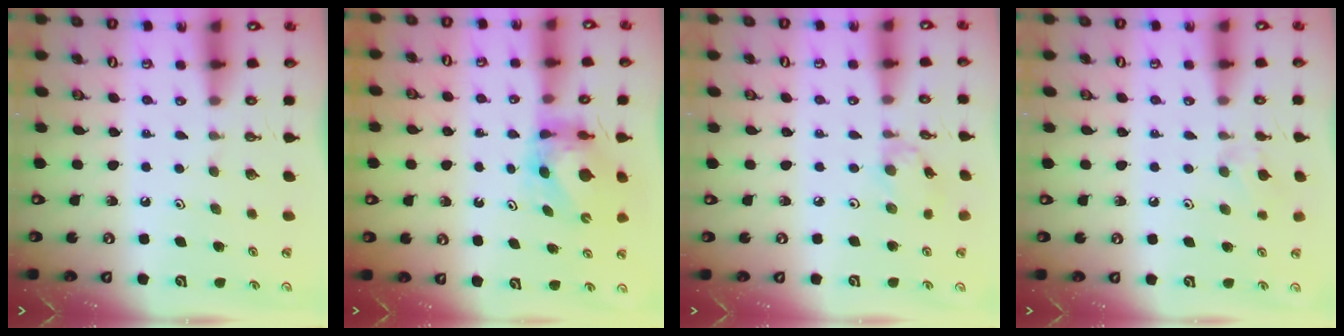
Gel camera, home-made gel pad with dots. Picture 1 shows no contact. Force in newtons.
{"total": 6.2, "press": 6.1, "slide": 0.8}
{"total": 1.4, "press": 1.4, "slide": 0.1}
{"total": 7.5, "press": 7.5, "slide": 0.9}